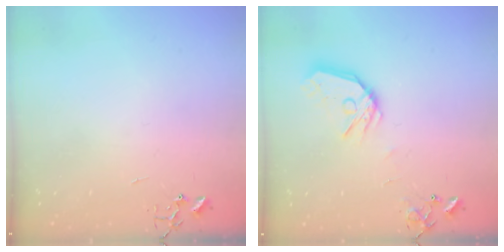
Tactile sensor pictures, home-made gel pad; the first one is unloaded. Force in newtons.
{"total": 12.5, "press": 12.4, "slide": 0.9}